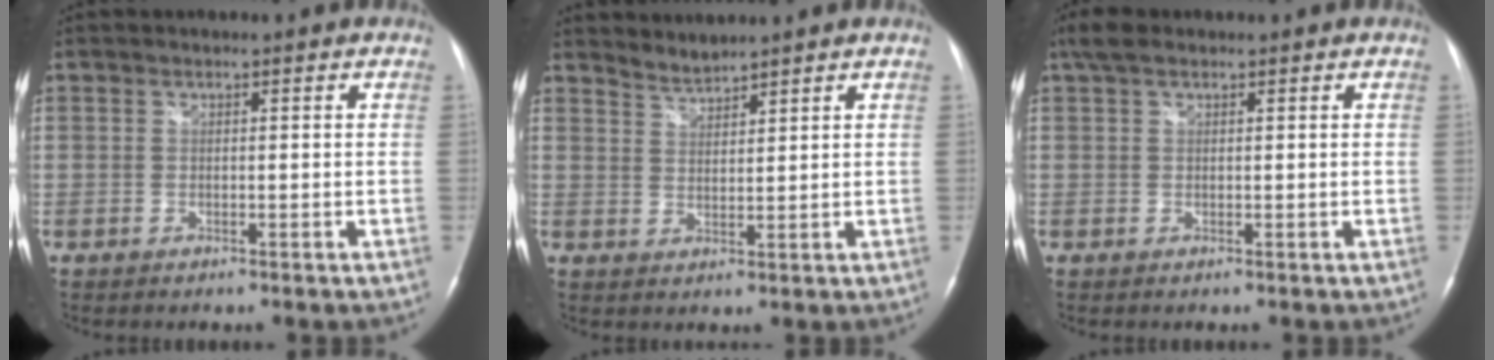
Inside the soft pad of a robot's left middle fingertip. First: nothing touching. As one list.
[{"total": 2.5, "force": [2.5, -0.2, -0.2], "torque": [0.001, 0.000, 0.054]}, {"total": 2.8, "force": [1.9, 1.4, 1.6], "torque": [-0.038, 0.024, 0.037]}]